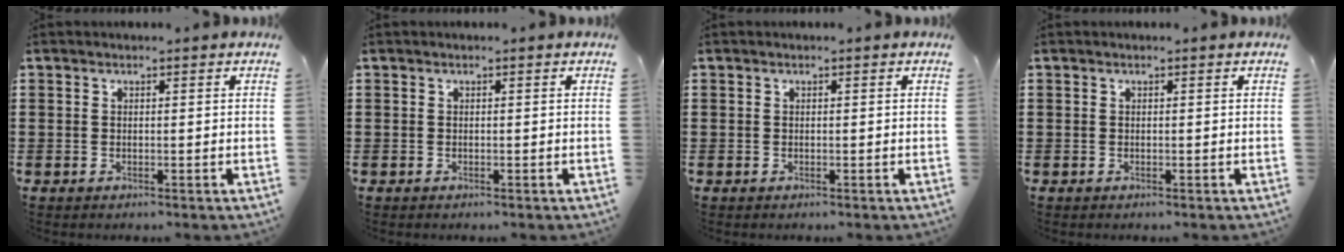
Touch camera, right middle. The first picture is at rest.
{"total": 0.0}
{"total": 0.0}
{"total": 0.0}